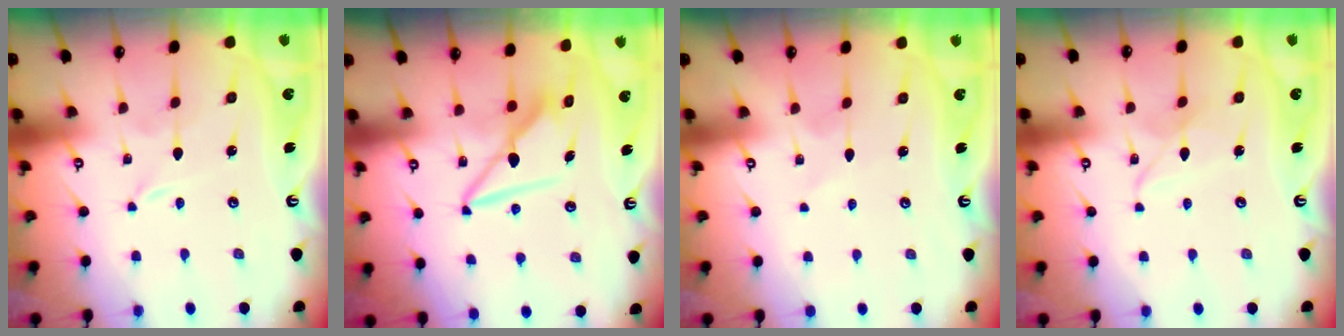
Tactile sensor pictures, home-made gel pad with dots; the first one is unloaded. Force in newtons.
{"total": 8.6, "press": 8.6, "slide": 0.6}
{"total": 3.2, "press": 3.2, "slide": 0.5}
{"total": 4.9, "press": 4.9, "slide": 0.3}